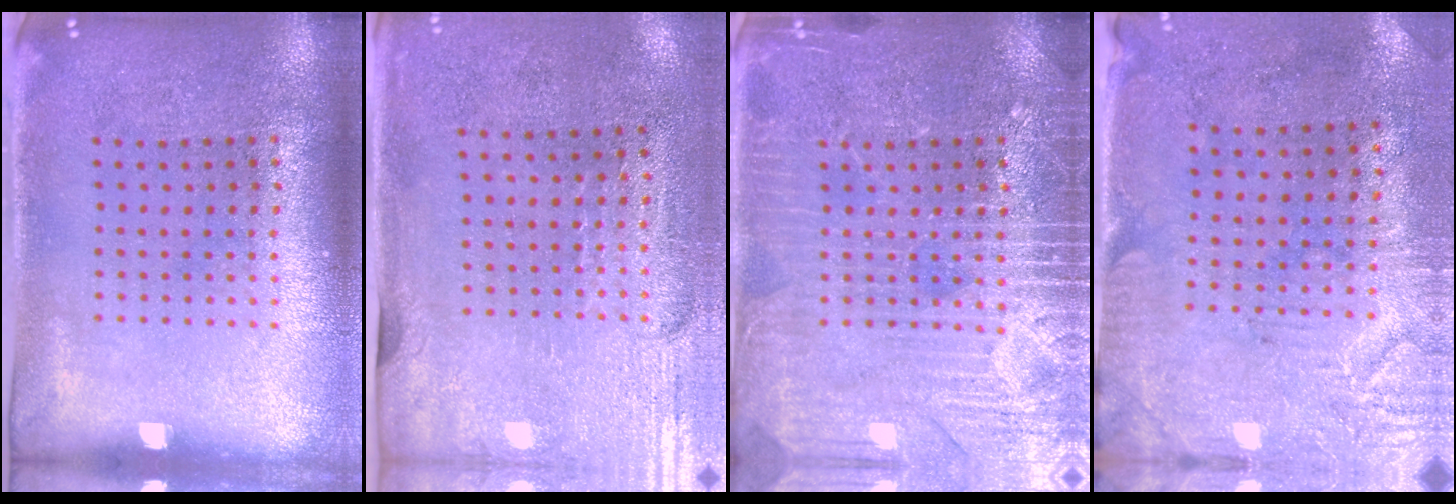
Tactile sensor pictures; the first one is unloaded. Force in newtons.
{"total": 2.9, "press": 2.5, "slide": 1.5}
{"total": 5.4, "press": 5.4, "slide": 0.7}
{"total": 3.2, "press": 2.6, "slide": 1.9}